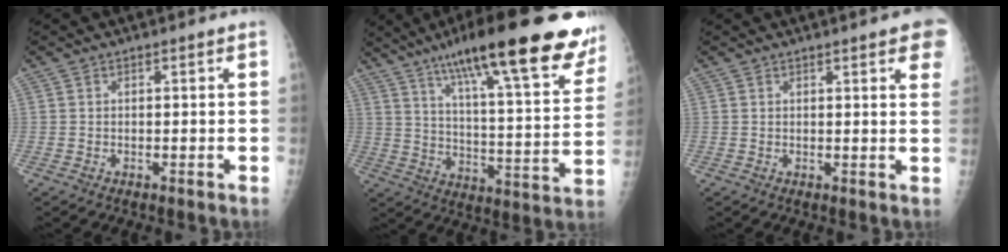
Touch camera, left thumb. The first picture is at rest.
{"total": 28.5, "force": [19.0, 5.9, 20.4], "torque": [-0.276, -0.044, 0.275]}
{"total": 7.4, "force": [4.3, 1.5, 5.9], "torque": [-0.051, -0.004, 0.043]}